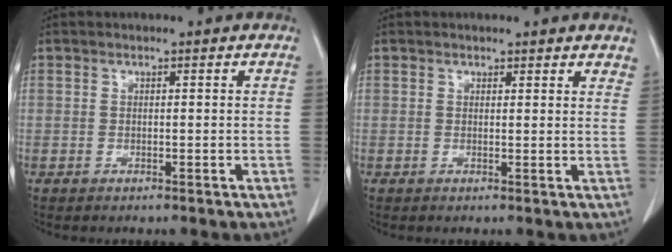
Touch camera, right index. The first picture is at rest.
{"total": 3.1, "force": [2.8, 1.1, 0.6], "torque": [0.008, -0.006, 0.016]}